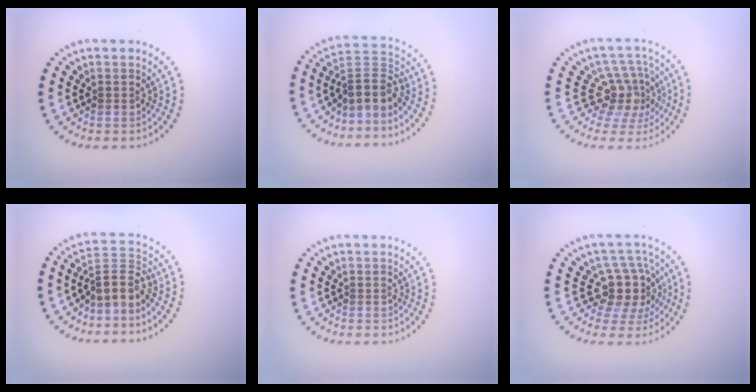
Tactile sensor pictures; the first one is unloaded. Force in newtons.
{"total": 3.5, "press": 2.6, "slide": 2.3}
{"total": 4.0, "press": 2.8, "slide": 2.8}
{"total": 3.2, "press": 2.5, "slide": 2.1}
{"total": 0.0}
{"total": 4.3, "press": 3.4, "slide": 2.5}